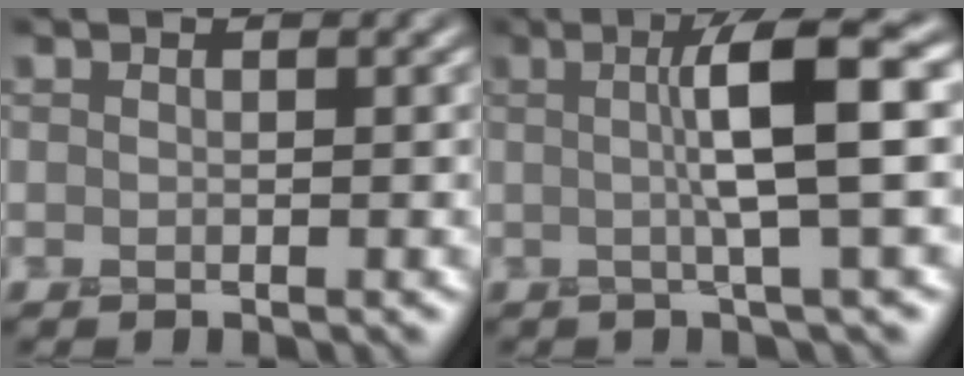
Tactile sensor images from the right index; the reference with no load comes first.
{"total": 6.6, "force": [1.0, 0.8, 6.4], "torque": [-0.097, 0.015, 0.010]}